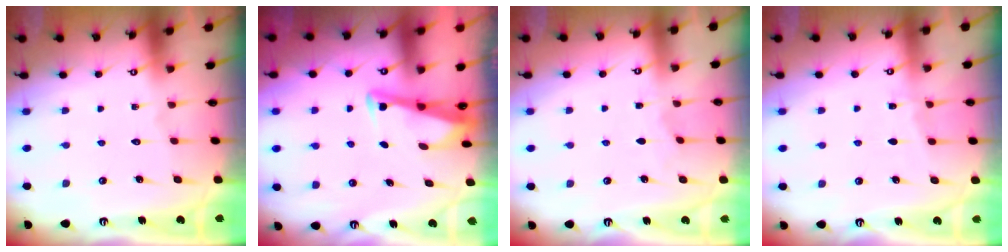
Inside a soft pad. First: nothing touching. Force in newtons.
{"total": 3.4, "press": 3.4, "slide": 0.3}
{"total": 1.8, "press": 1.8, "slide": 0.3}
{"total": 3.6, "press": 3.5, "slide": 0.5}